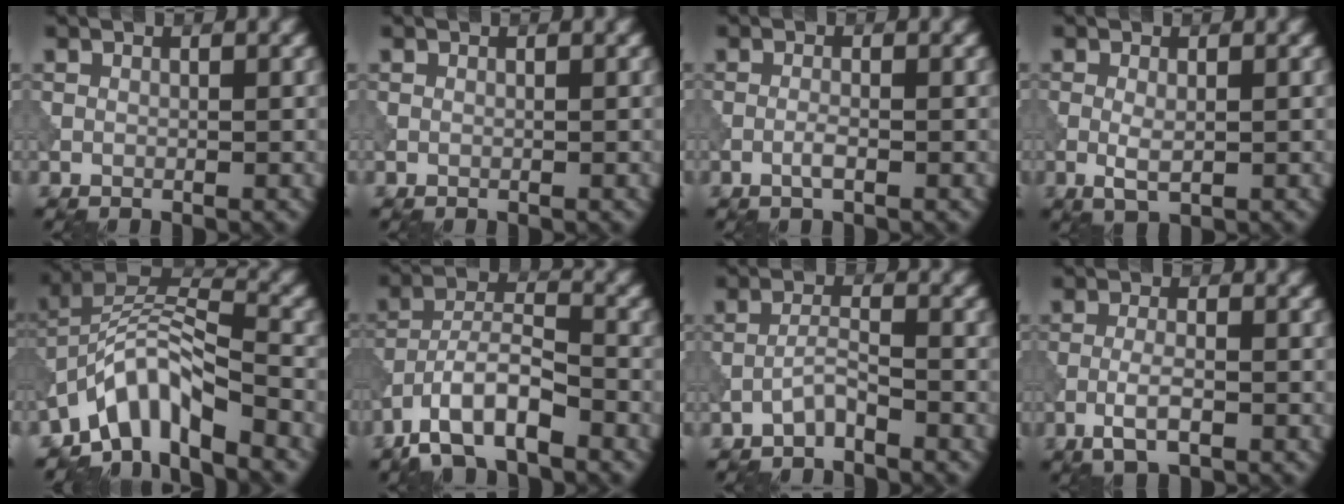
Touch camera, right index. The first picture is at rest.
{"total": 0.0}
{"total": 1.2, "force": [-0.5, 0.2, 1.0], "torque": [-0.021, 0.001, -0.013]}
{"total": 1.9, "force": [-0.3, 0.8, 1.7], "torque": [-0.035, -0.004, -0.004]}
{"total": 7.5, "force": [-5.1, 2.6, 4.7], "torque": [-0.070, 0.009, -0.104]}
{"total": 7.0, "force": [-4.7, 2.4, 4.7], "torque": [-0.082, 0.008, -0.095]}
{"total": 1.8, "force": [-1.5, 0.2, 0.9], "torque": [-0.018, 0.010, -0.035]}
{"total": 2.9, "force": [-1.4, 0.9, 2.5], "torque": [-0.053, 0.000, -0.030]}